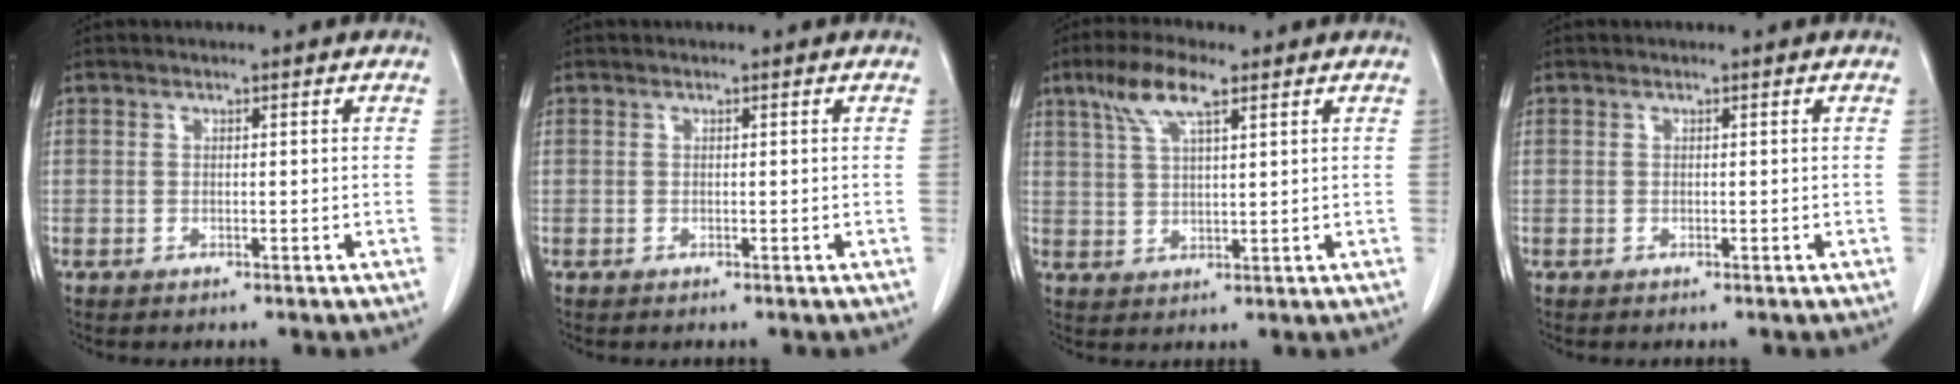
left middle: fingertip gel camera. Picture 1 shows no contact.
{"total": 0.0}
{"total": 7.0, "force": [4.2, 1.5, 5.5], "torque": [-0.119, 0.013, 0.082]}
{"total": 0.0}